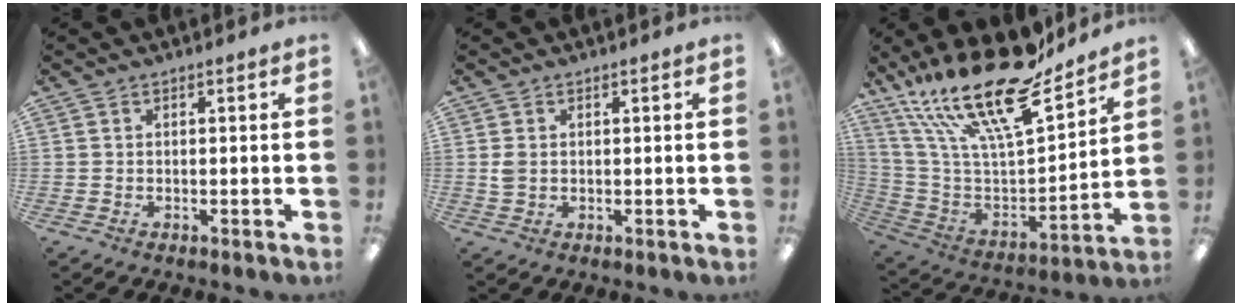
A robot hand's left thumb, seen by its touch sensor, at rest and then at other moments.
{"total": 2.5, "force": [0.5, 2.0, 1.5], "torque": [-0.030, 0.005, 0.009]}
{"total": 25.5, "force": [19.3, 7.4, 14.9], "torque": [-0.264, -0.132, 0.329]}